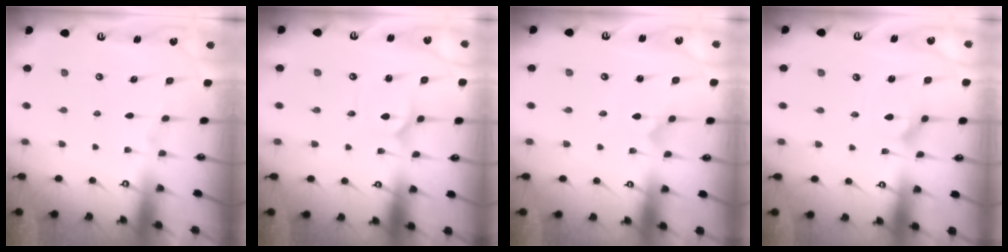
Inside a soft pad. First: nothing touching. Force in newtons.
{"total": 2.3, "press": 2.2, "slide": 0.3}
{"total": 0.9, "press": 0.9, "slide": 0.1}
{"total": 6.5, "press": 6.5, "slide": 0.6}